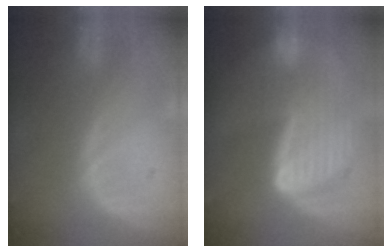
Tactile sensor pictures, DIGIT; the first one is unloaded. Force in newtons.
{"total": 9.1, "press": 8.0, "slide": 4.3}